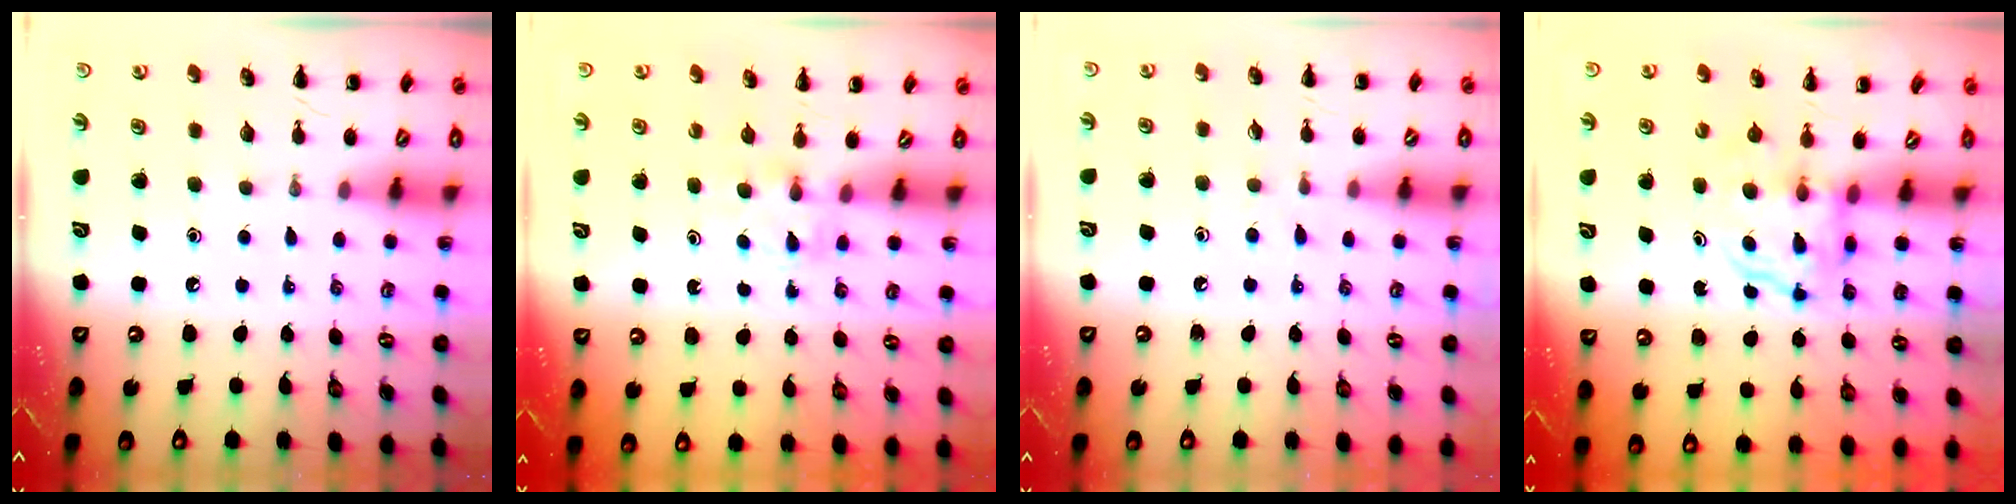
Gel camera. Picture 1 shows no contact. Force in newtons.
{"total": 2.7, "press": 2.5, "slide": 1.0}
{"total": 3.6, "press": 3.3, "slide": 1.4}
{"total": 3.8, "press": 3.8, "slide": 0.2}